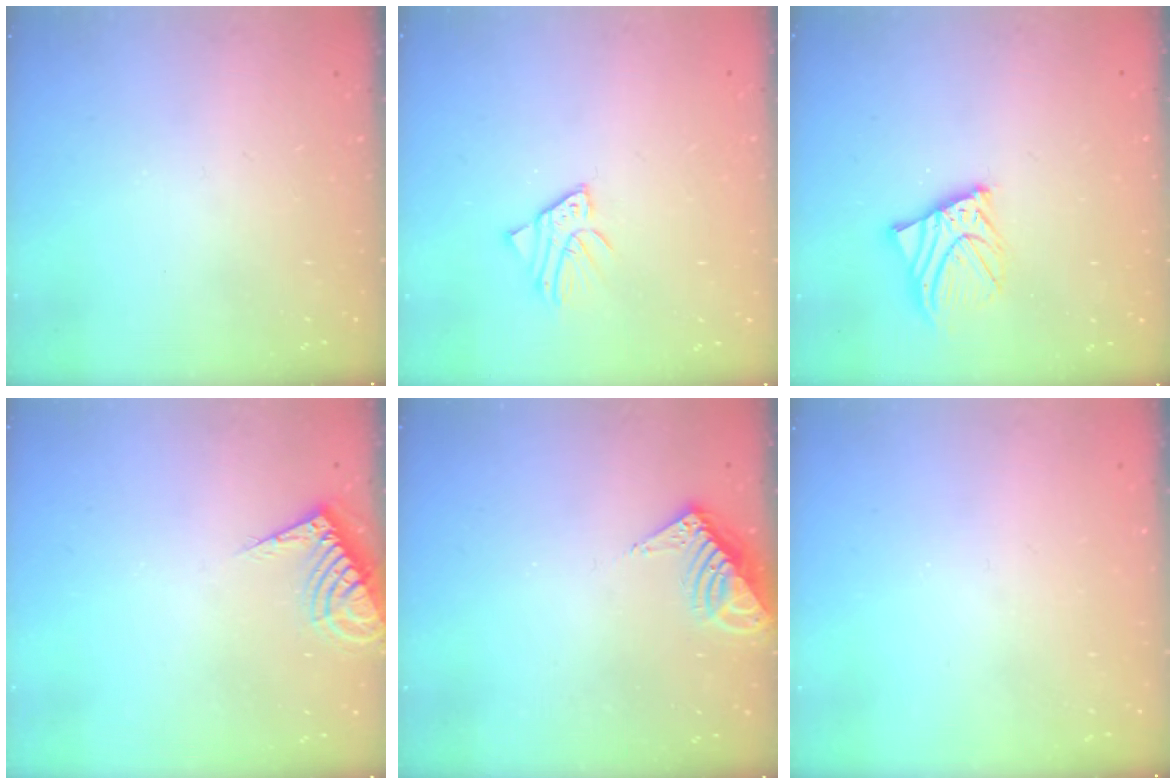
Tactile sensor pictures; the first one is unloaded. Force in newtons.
{"total": 3.3, "press": 3.3, "slide": 0.4}
{"total": 9.0, "press": 9.0, "slide": 1.1}
{"total": 8.7, "press": 8.7, "slide": 0.4}
{"total": 8.5, "press": 8.5, "slide": 0.7}
{"total": 0.0}